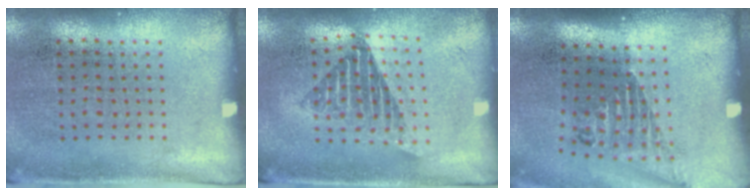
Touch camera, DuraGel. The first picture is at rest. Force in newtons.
{"total": 1.7, "press": 1.3, "slide": 1.0}
{"total": 1.6, "press": 1.2, "slide": 1.1}